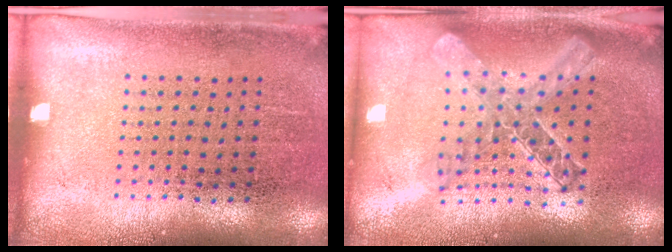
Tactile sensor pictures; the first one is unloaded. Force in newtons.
{"total": 2.0, "press": 1.7, "slide": 1.1}